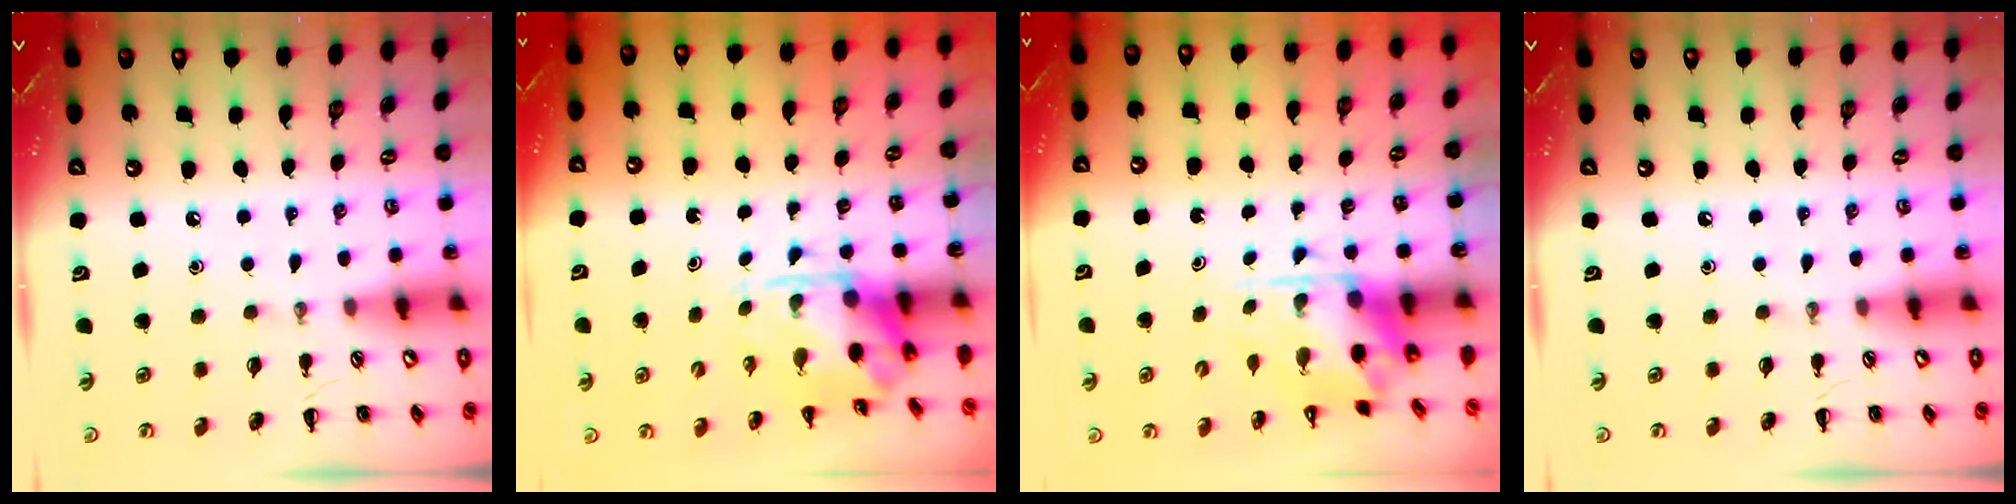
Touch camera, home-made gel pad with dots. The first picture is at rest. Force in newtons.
{"total": 3.6, "press": 3.5, "slide": 0.9}
{"total": 3.8, "press": 3.7, "slide": 0.9}
{"total": 0.0}